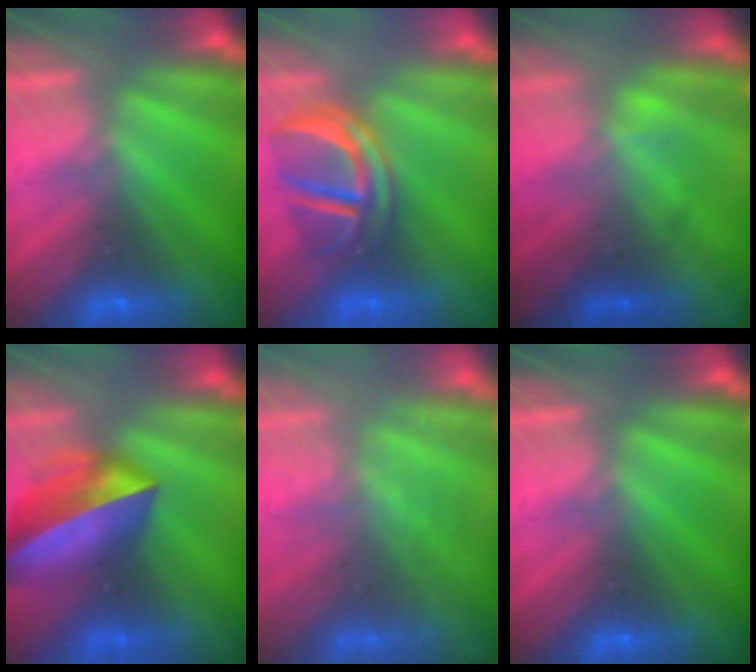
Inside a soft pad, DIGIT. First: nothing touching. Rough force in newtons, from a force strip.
{"total": 4.4}
{"total": 2.1}
{"total": 6.5}
{"total": 2.8}
{"total": 0.0}